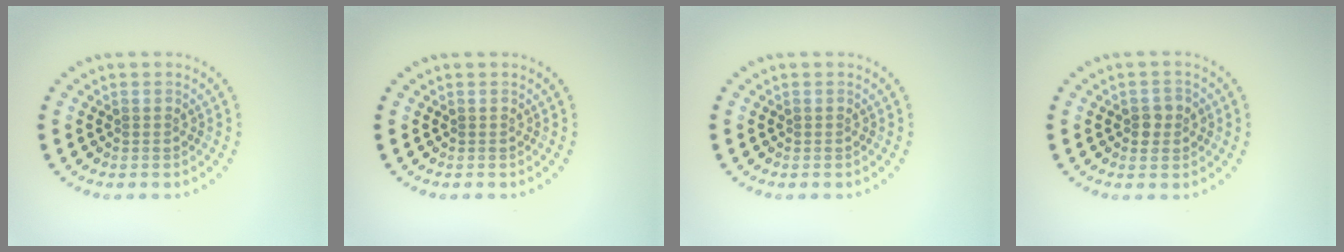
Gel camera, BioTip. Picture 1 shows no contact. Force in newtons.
{"total": 0.0}
{"total": 0.0}
{"total": 1.8, "press": 1.8, "slide": 0.1}